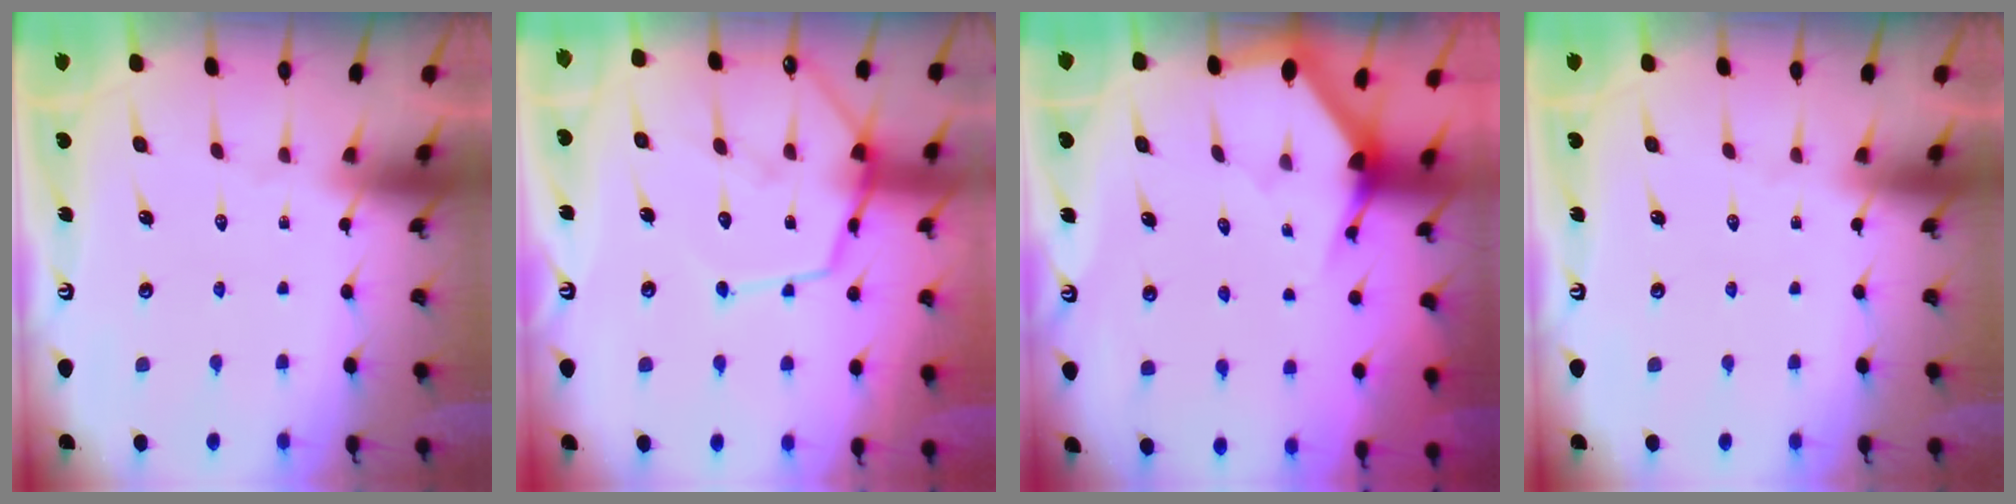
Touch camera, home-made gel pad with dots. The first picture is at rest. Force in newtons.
{"total": 12.6, "press": 12.6, "slide": 1.2}
{"total": 3.3, "press": 3.3, "slide": 0.1}
{"total": 0.0}